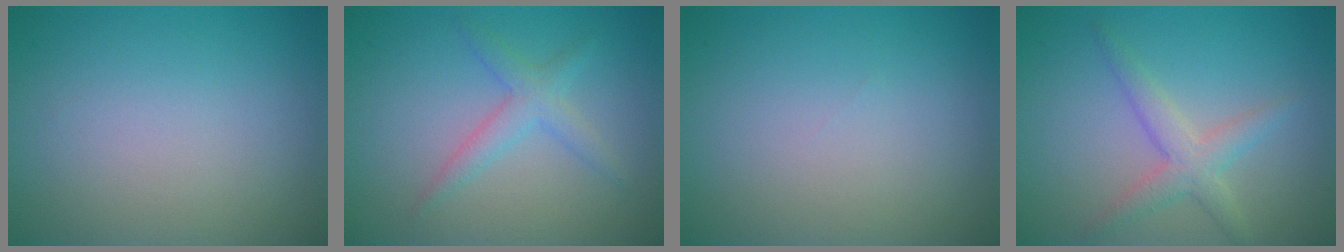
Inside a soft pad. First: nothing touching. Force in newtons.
{"total": 2.3, "press": 2.3, "slide": 0.2}
{"total": 0.0}
{"total": 2.8, "press": 2.8, "slide": 0.1}